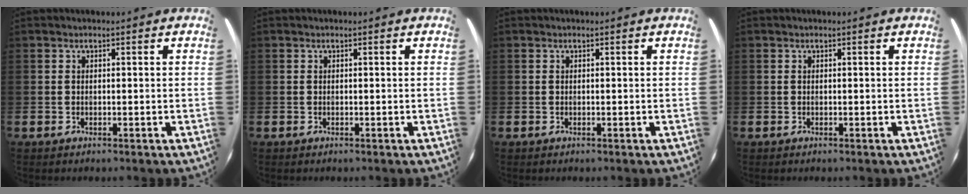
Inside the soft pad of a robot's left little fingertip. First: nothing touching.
{"total": 0.0}
{"total": 0.0}
{"total": 0.0}